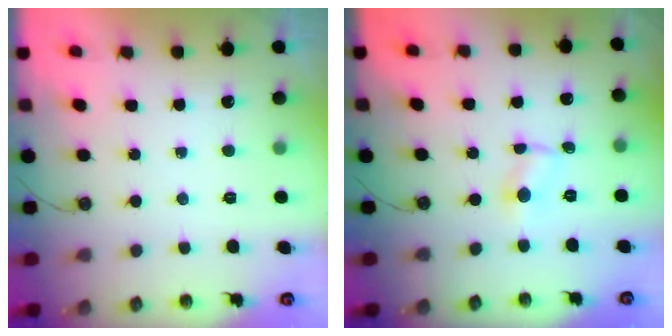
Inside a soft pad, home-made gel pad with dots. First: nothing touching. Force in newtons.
{"total": 1.6, "press": 1.5, "slide": 0.2}